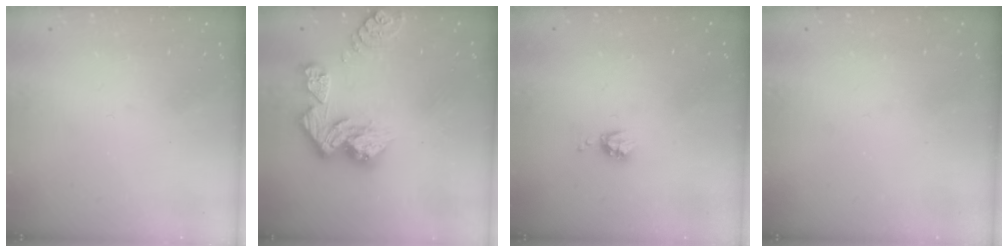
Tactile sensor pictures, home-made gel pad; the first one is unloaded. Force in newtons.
{"total": 13.6, "press": 13.5, "slide": 1.6}
{"total": 3.8, "press": 3.8, "slide": 0.6}
{"total": 0.0}